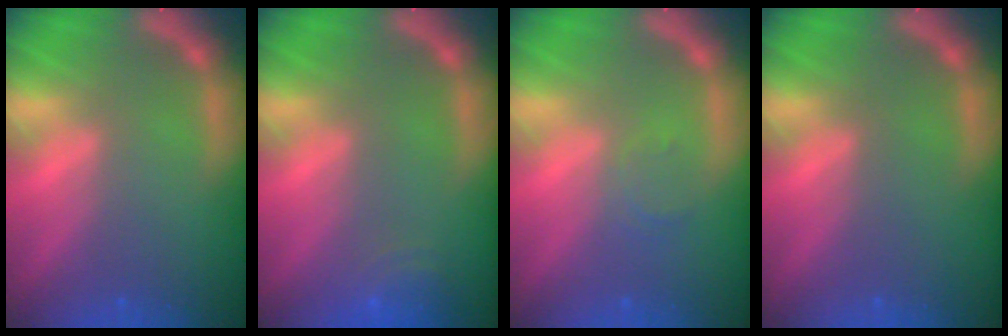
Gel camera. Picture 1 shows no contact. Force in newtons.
{"total": 3.5}
{"total": 1.5}
{"total": 0.0}